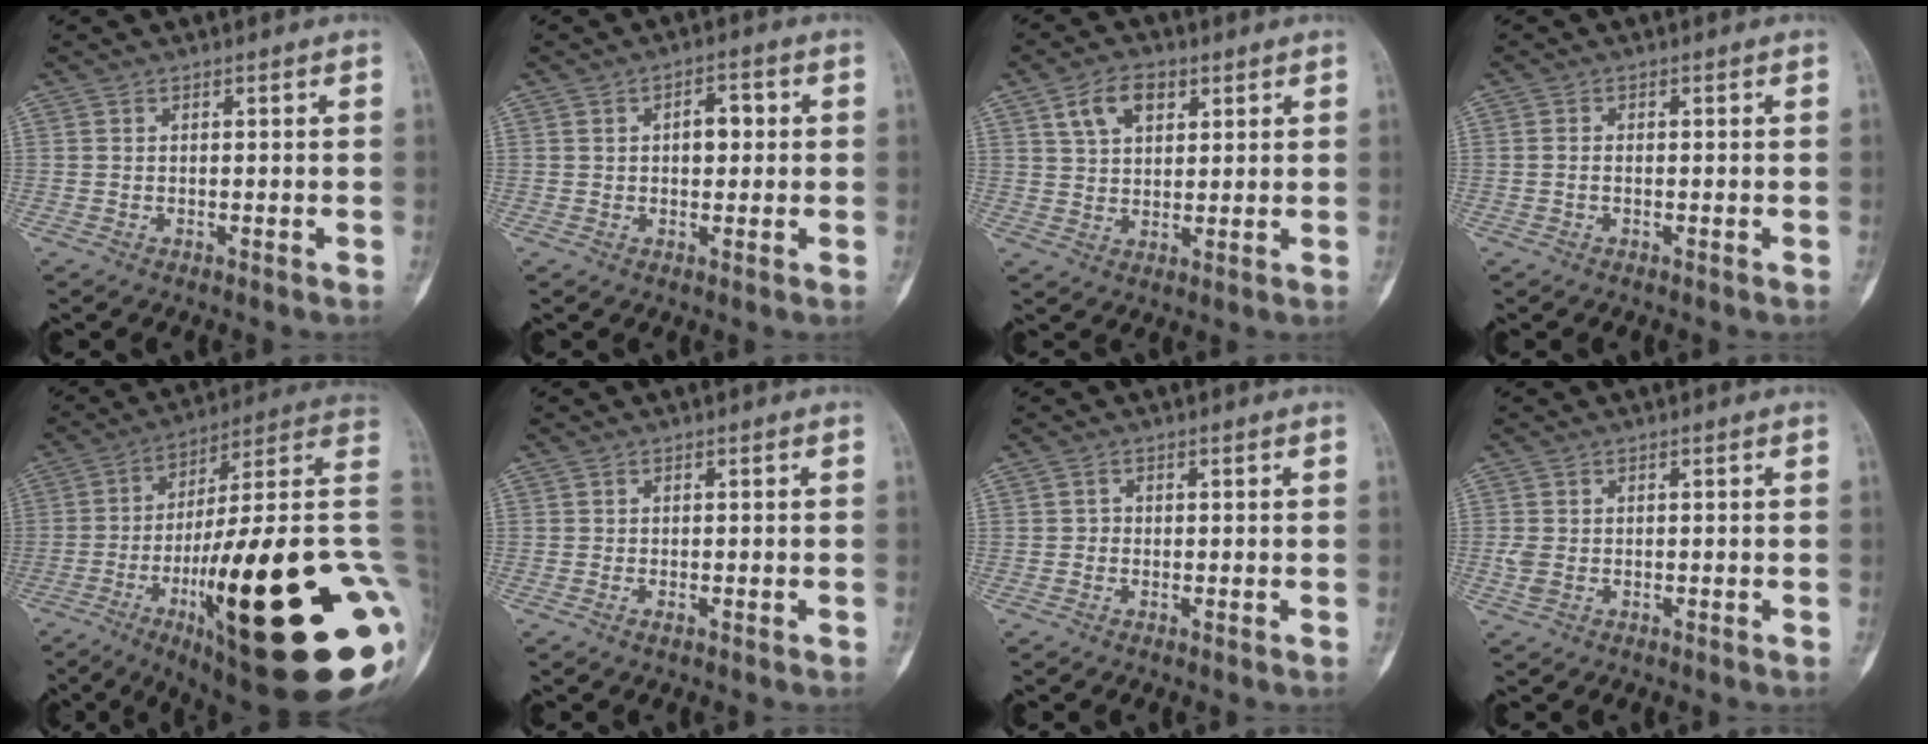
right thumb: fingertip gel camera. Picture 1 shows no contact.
{"total": 4.3, "force": [0.5, 2.7, 3.4], "torque": [-0.034, 0.009, 0.006]}
{"total": 7.4, "force": [3.6, 4.5, 4.6], "torque": [-0.061, -0.006, 0.065]}
{"total": 1.0, "force": [-0.3, 0.6, 0.7], "torque": [-0.013, 0.002, -0.007]}
{"total": 37.6, "force": [-9.8, 8.6, 35.3], "torque": [-0.430, 0.045, -0.152]}
{"total": 0.9, "force": [-0.4, 0.4, 0.7], "torque": [-0.012, 0.000, -0.008]}
{"total": 0.8, "force": [-0.2, 0.7, 0.2], "torque": [0.003, 0.004, -0.008]}
{"total": 2.0, "force": [-0.4, 1.4, 1.4], "torque": [-0.041, 0.003, -0.012]}